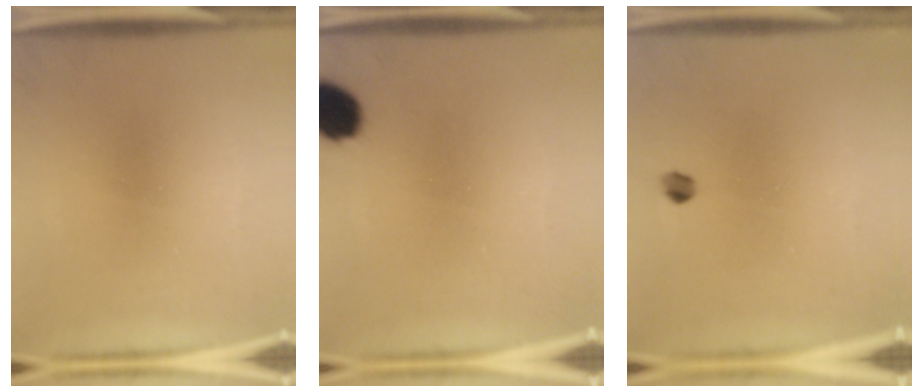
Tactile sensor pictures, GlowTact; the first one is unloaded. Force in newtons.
{"total": 8.7}
{"total": 1.7}